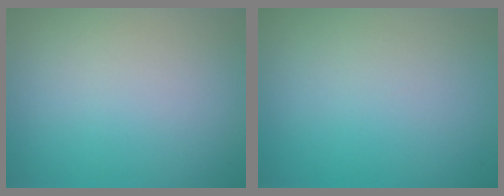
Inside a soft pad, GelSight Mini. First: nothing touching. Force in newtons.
{"total": 0.0}